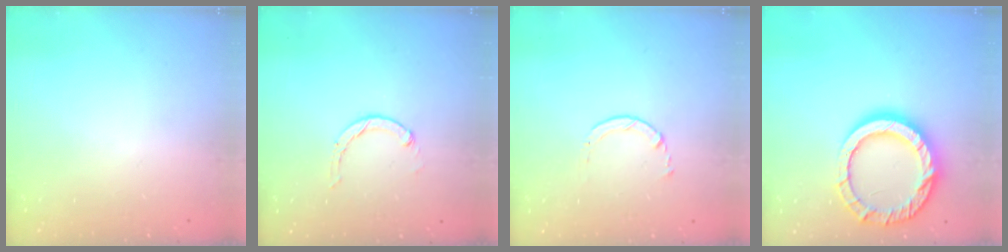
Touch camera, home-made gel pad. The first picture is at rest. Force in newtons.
{"total": 0.8, "press": 0.8, "slide": 0.2}
{"total": 1.7, "press": 1.6, "slide": 0.2}
{"total": 16.8, "press": 16.7, "slide": 1.8}